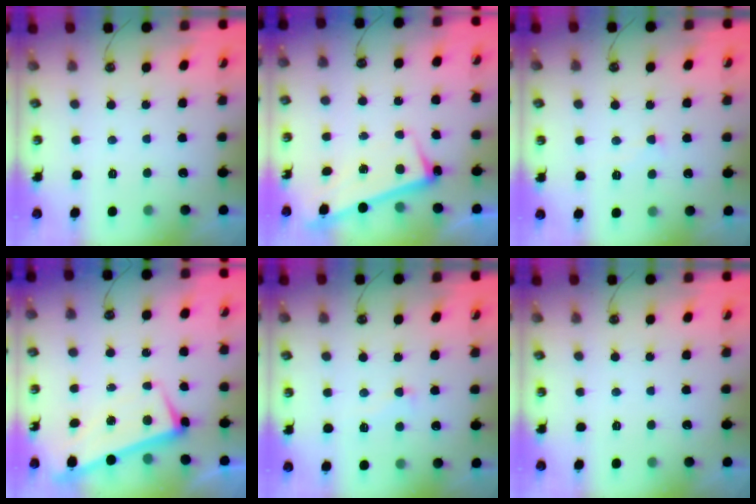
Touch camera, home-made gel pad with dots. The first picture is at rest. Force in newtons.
{"total": 2.5, "press": 2.4, "slide": 0.6}
{"total": 2.2, "press": 2.2, "slide": 0.4}
{"total": 1.5, "press": 0.5, "slide": 1.5}
{"total": 2.3, "press": 2.2, "slide": 0.9}
{"total": 0.0}